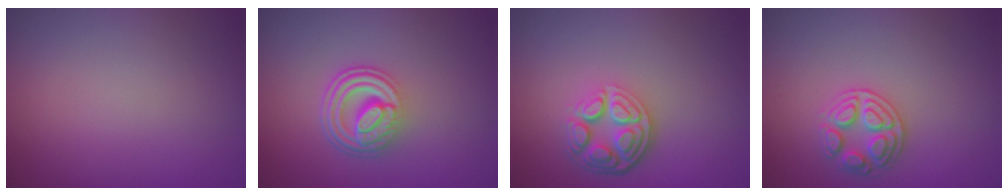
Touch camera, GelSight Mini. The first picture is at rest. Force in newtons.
{"total": 4.9, "press": 3.5, "slide": 3.4}
{"total": 4.6, "press": 3.5, "slide": 3.1}
{"total": 2.6, "press": 2.6, "slide": 0.5}